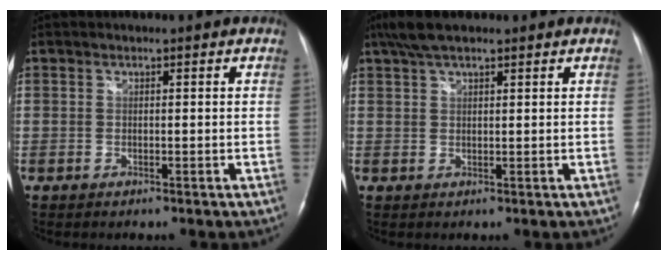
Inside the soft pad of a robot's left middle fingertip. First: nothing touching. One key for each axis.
{"total": 5.5, "fx": 4.2, "fy": 1.5, "fz": 3.3, "tx": -0.072, "ty": 0.022, "tz": 0.078}